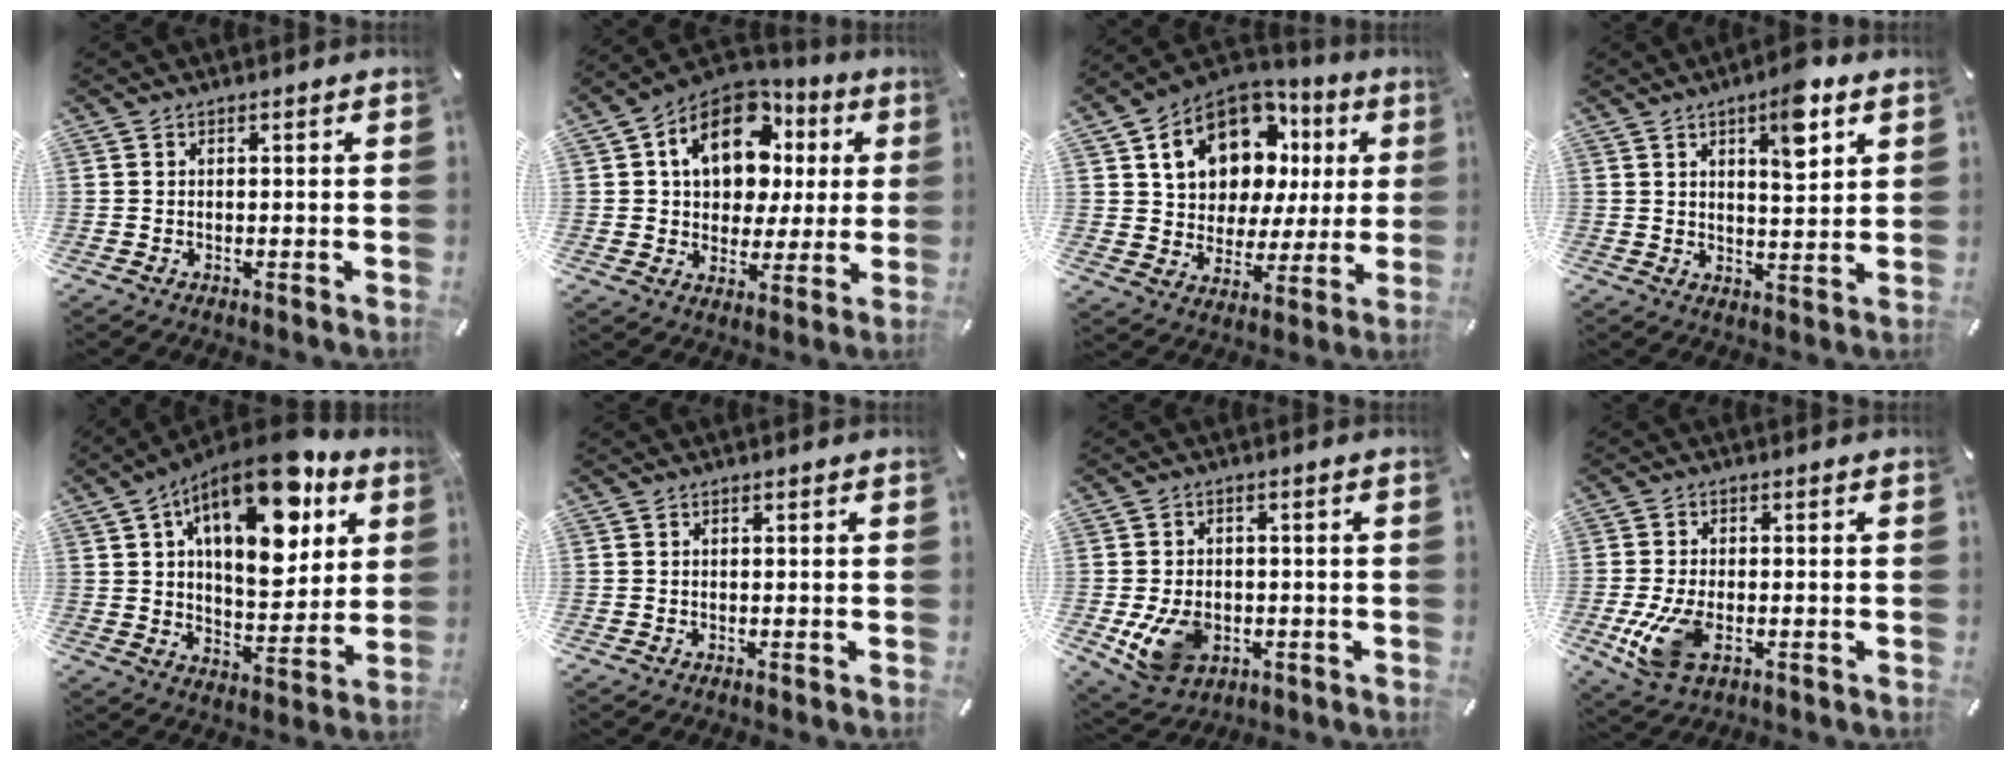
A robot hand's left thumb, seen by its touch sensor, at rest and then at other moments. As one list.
[{"total": 15.4, "force": [5.8, 11.3, 8.6], "torque": [-0.144, -0.015, 0.108]}, {"total": 15.0, "force": [7.2, 11.2, 6.9], "torque": [-0.126, -0.039, 0.135]}, {"total": 9.0, "force": [5.2, 3.0, 6.7], "torque": [-0.086, -0.030, 0.079]}, {"total": 21.6, "force": [10.4, 10.8, 15.5], "torque": [-0.240, -0.049, 0.170]}, {"total": 0.0}, {"total": 9.8, "force": [-2.2, 7.5, 6.0], "torque": [-0.119, 0.005, -0.037]}, {"total": 9.1, "force": [-2.5, 5.1, 7.1], "torque": [-0.156, -0.011, -0.044]}]